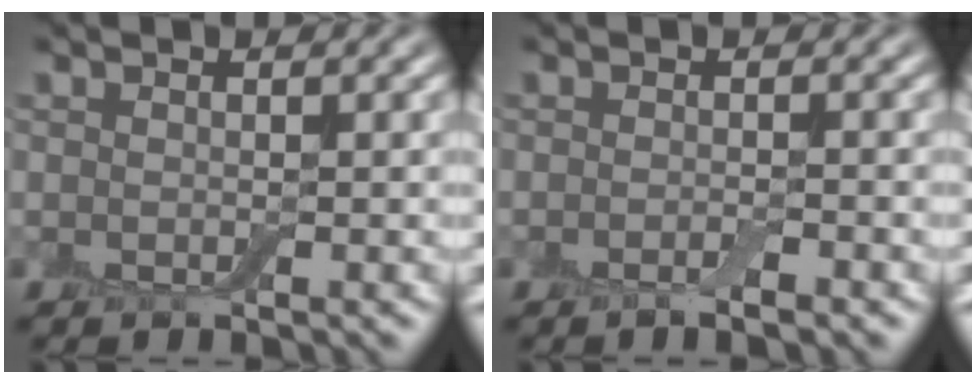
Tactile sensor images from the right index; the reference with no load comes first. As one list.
[{"total": 1.4, "force": [-0.8, 0.2, 1.2], "torque": [-0.017, -0.004, -0.014]}]